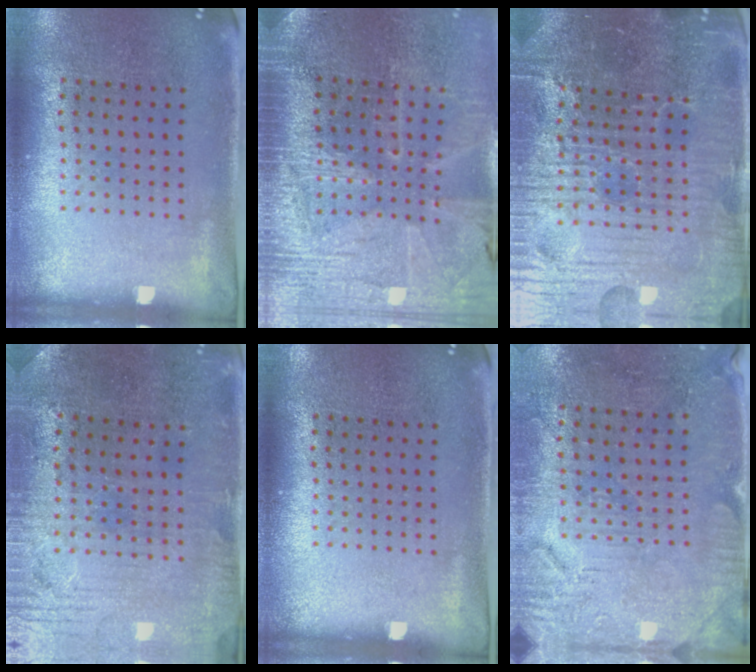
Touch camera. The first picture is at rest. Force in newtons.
{"total": 3.5, "press": 3.2, "slide": 1.3}
{"total": 6.3, "press": 5.7, "slide": 2.5}
{"total": 0.9, "press": 0.7, "slide": 0.6}
{"total": 0.0}
{"total": 3.1, "press": 2.9, "slide": 1.1}